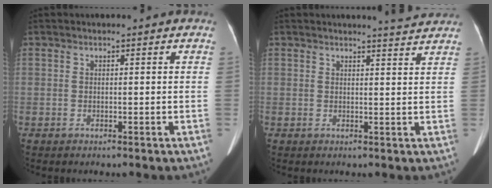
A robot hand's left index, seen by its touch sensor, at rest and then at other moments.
{"total": 3.1, "force": [3.0, -0.6, 0.4], "torque": [-0.012, -0.010, 0.032]}